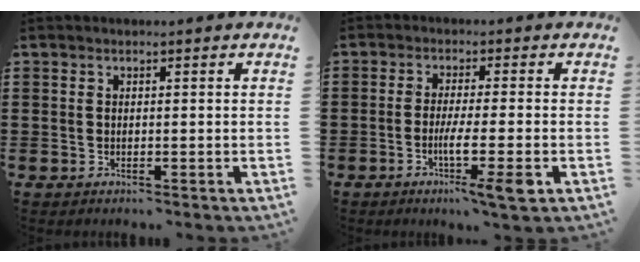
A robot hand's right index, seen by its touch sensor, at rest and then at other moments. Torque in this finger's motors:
{"motor_torque": [1.08, 1.05, 0.37, 0.13]}